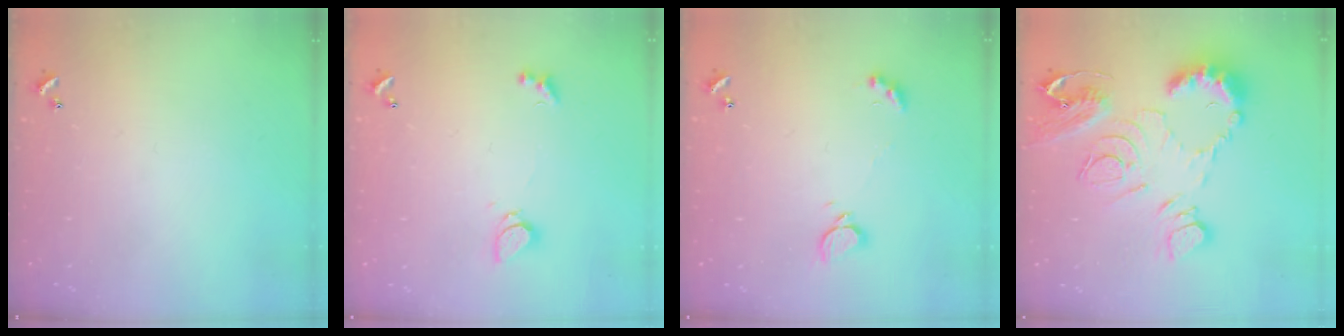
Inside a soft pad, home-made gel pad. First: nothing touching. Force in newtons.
{"total": 1.4, "press": 1.3, "slide": 0.4}
{"total": 2.2, "press": 2.1, "slide": 0.5}
{"total": 16.1, "press": 16.0, "slide": 1.5}